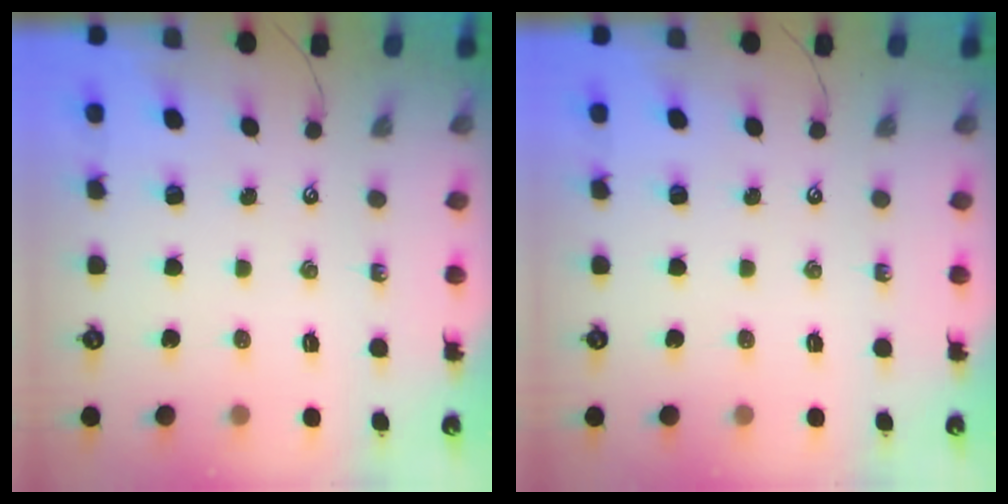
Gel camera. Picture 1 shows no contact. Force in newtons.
{"total": 0.0}